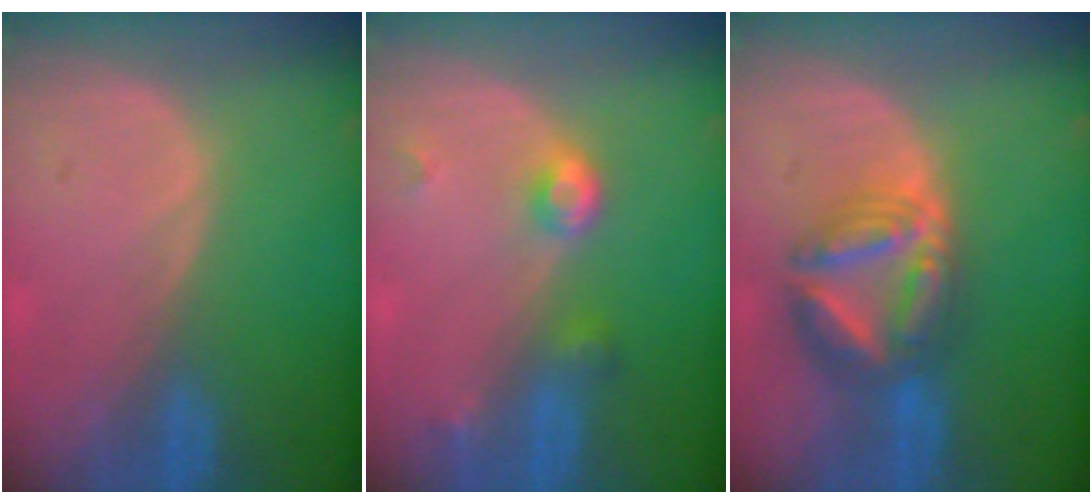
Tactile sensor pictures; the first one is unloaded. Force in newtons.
{"total": 3.8, "press": 3.5, "slide": 1.5}
{"total": 7.7, "press": 7.7, "slide": 0.7}